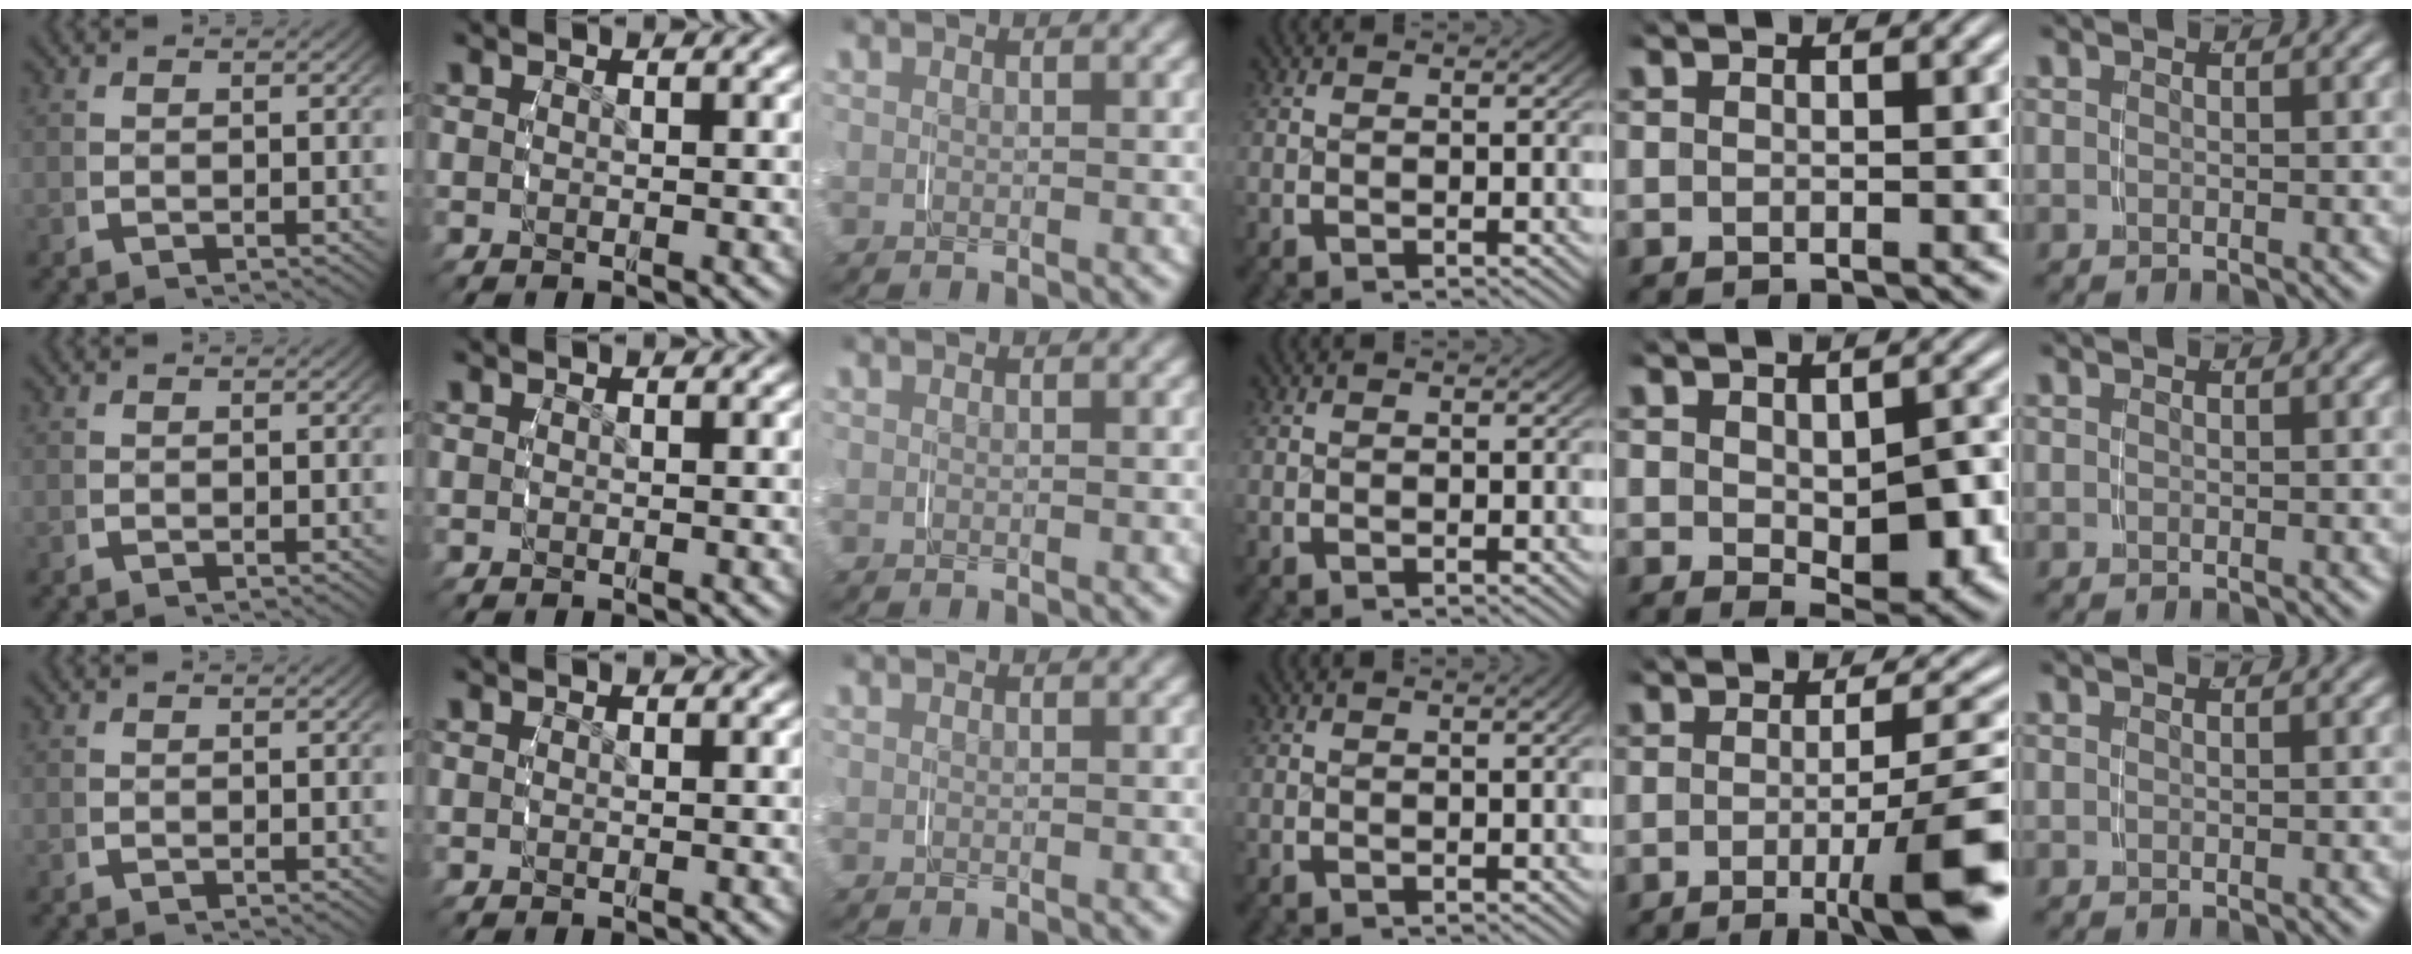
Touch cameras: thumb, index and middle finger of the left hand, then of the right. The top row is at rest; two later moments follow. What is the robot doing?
{"motion": "grasp_and_lifting", "object": "pencil case"}